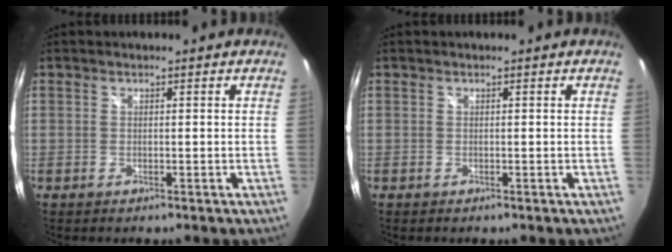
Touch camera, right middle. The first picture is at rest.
{"total": 0.0}